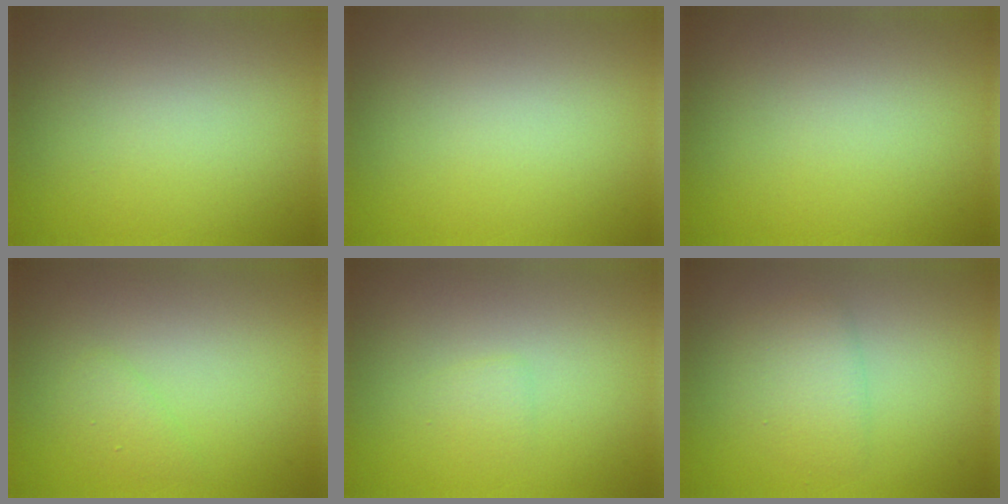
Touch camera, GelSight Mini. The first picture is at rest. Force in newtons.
{"total": 0.0}
{"total": 0.0}
{"total": 1.1, "press": 1.1, "slide": 0.0}
{"total": 0.8, "press": 0.8, "slide": 0.0}
{"total": 2.4, "press": 2.4, "slide": 0.1}